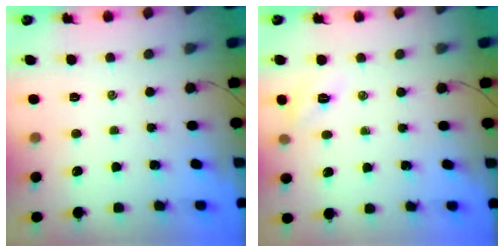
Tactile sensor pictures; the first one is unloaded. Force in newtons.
{"total": 6.1, "press": 5.9, "slide": 1.6}